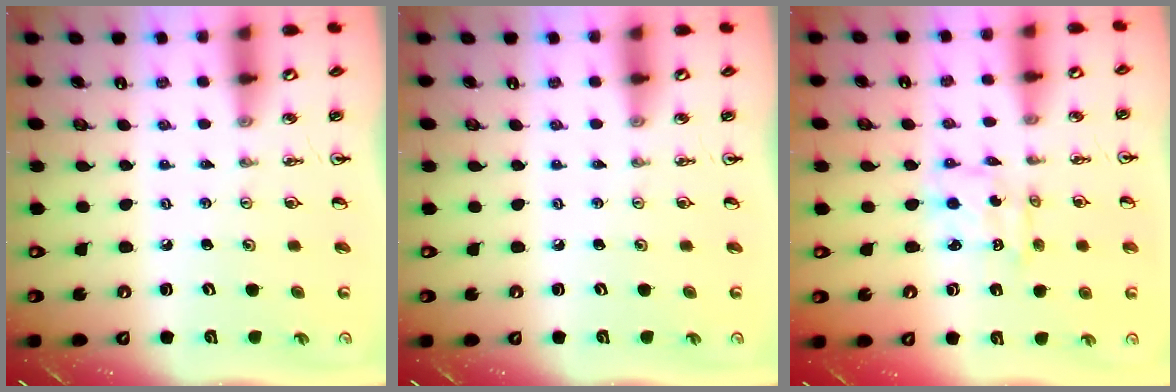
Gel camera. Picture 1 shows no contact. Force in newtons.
{"total": 0.0}
{"total": 2.4, "press": 2.4, "slide": 0.1}